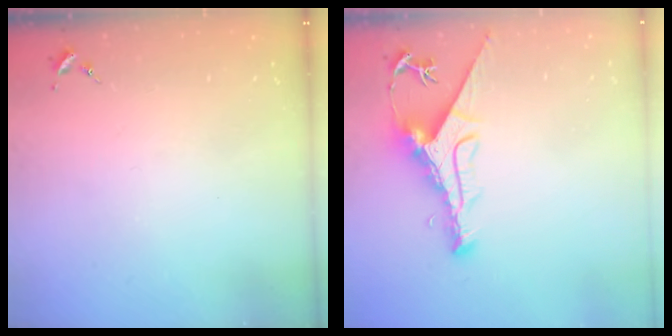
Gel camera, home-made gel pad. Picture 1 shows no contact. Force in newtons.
{"total": 10.3, "press": 10.2, "slide": 1.1}